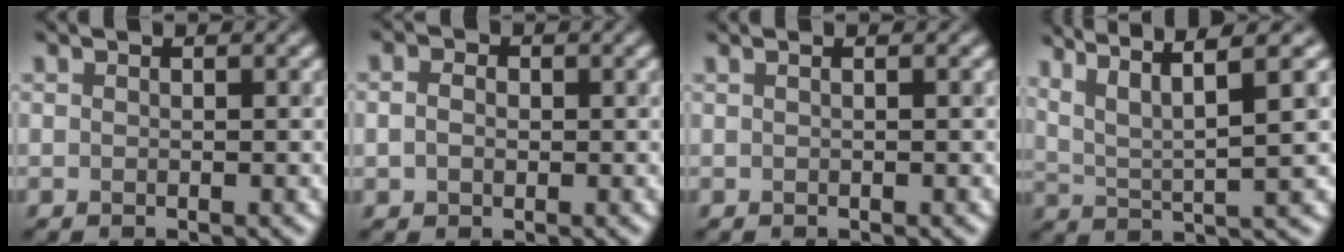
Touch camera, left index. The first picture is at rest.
{"total": 1.5, "force": [0.1, 1.3, 0.8], "torque": [-0.019, 0.006, 0.003]}
{"total": 1.3, "force": [0.5, 0.8, 1.0], "torque": [0.006, 0.005, -0.014]}
{"total": 7.0, "force": [4.1, 1.1, 5.6], "torque": [-0.101, 0.023, 0.088]}